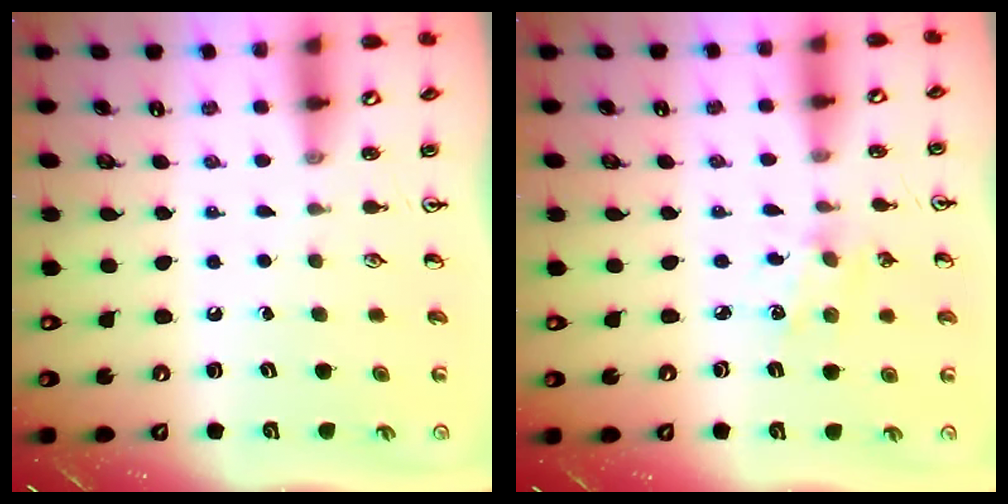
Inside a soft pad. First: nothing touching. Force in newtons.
{"total": 2.4, "press": 2.4, "slide": 0.6}